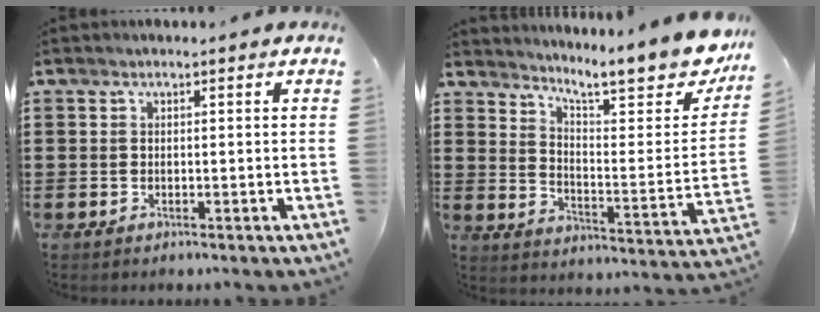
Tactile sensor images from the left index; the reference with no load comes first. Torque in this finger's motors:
{"motor_torque": [1.20, -0.94, 0.21, 0.04]}